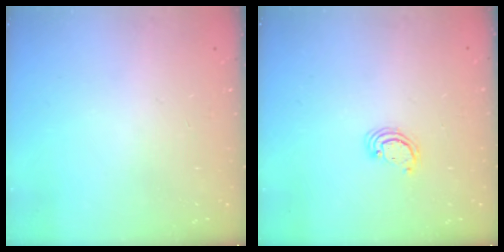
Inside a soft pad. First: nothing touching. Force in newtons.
{"total": 2.6, "press": 2.5, "slide": 0.3}